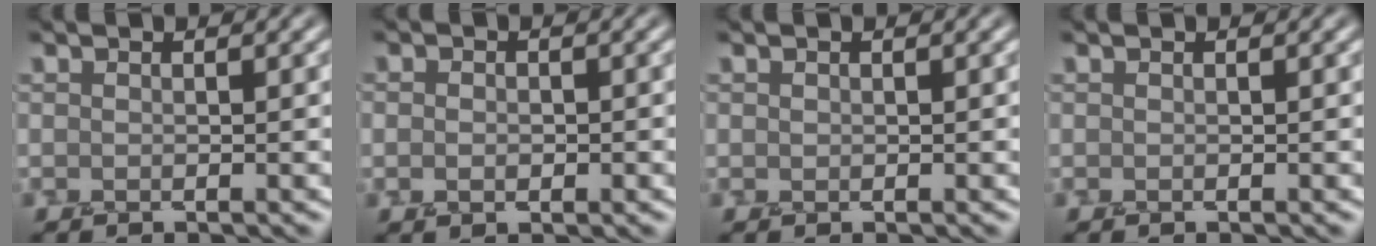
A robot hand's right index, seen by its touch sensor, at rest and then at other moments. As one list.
[{"total": 1.7, "force": [0.0, 1.3, 1.1], "torque": [-0.006, 0.004, -0.001]}, {"total": 0.5, "force": [0.2, 0.5, 0.1], "torque": [0.000, 0.004, 0.006]}, {"total": 0.0}]